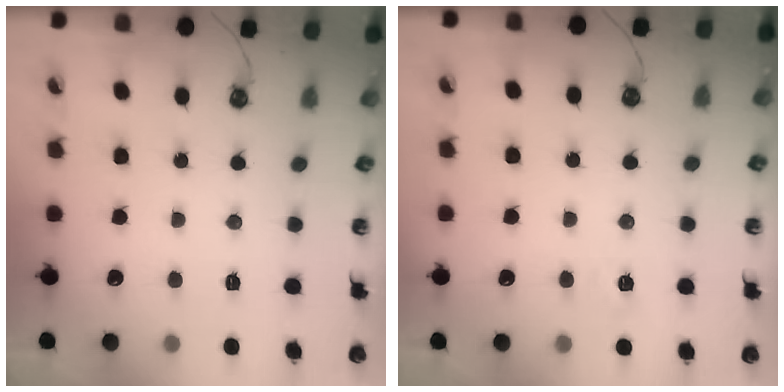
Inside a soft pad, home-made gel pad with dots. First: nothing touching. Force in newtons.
{"total": 4.3, "press": 4.3, "slide": 0.4}